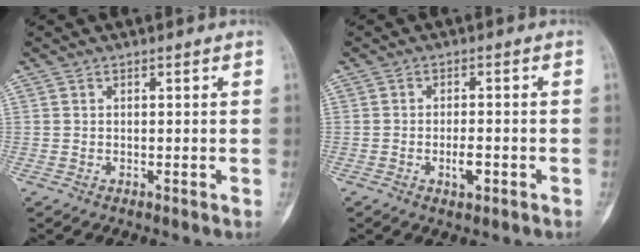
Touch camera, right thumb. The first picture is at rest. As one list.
[{"total": 3.4, "force": [-1.4, 1.3, 2.8], "torque": [-0.047, 0.004, -0.020]}]